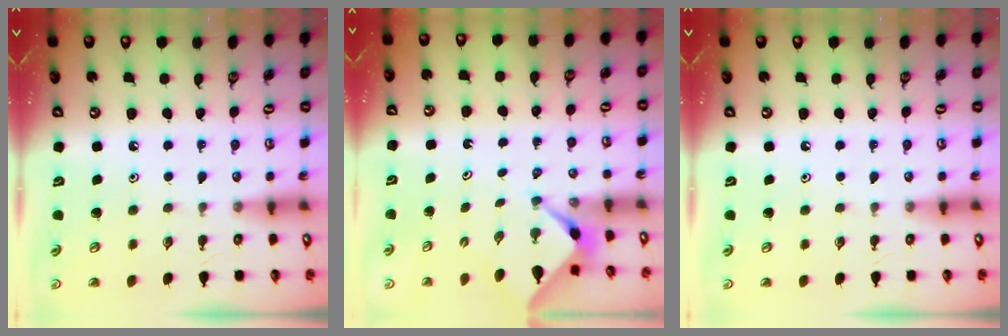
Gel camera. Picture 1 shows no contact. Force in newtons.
{"total": 2.2, "press": 2.2, "slide": 0.2}
{"total": 0.0}